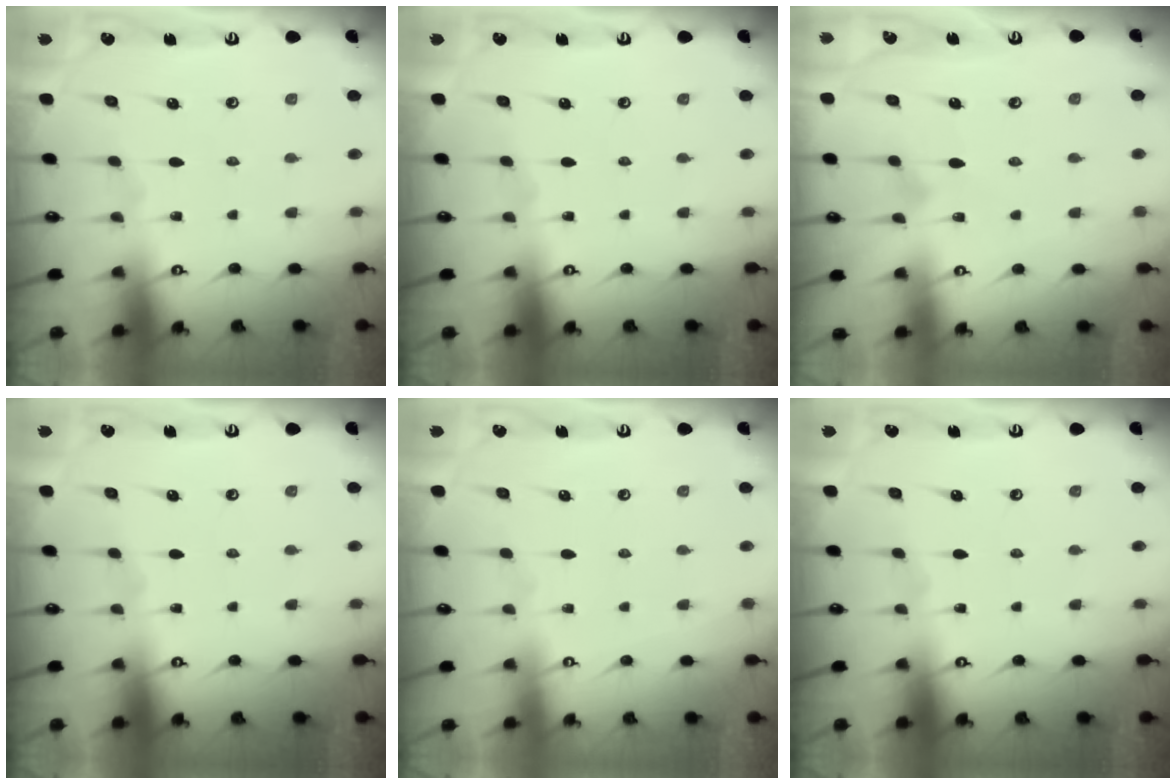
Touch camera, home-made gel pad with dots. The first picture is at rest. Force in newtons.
{"total": 0.0}
{"total": 8.5, "press": 8.5, "slide": 0.4}
{"total": 0.0}
{"total": 4.0, "press": 4.0, "slide": 0.1}
{"total": 0.0}